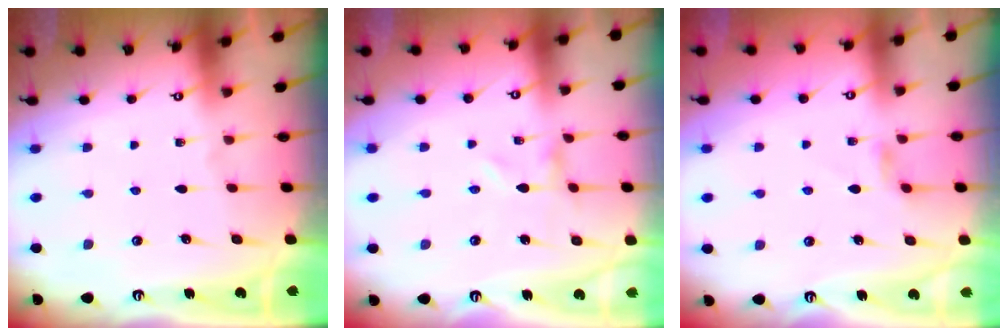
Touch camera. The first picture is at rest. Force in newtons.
{"total": 0.0}
{"total": 2.9, "press": 2.9, "slide": 0.5}